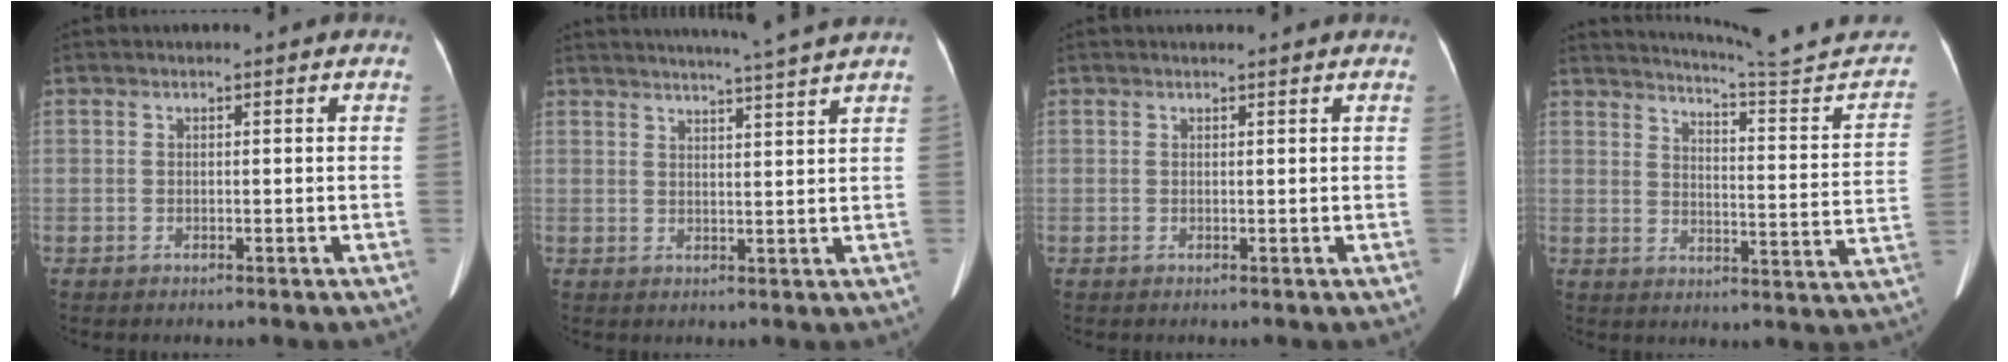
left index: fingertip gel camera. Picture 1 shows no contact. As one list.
[{"total": 8.6, "force": [7.7, -1.8, 3.4], "torque": [-0.049, -0.004, 0.097]}, {"total": 1.1, "force": [1.1, -0.1, 0.3], "torque": [-0.009, 0.005, 0.018]}, {"total": 19.3, "force": [18.2, -0.5, 6.2], "torque": [-0.087, -0.082, 0.223]}]